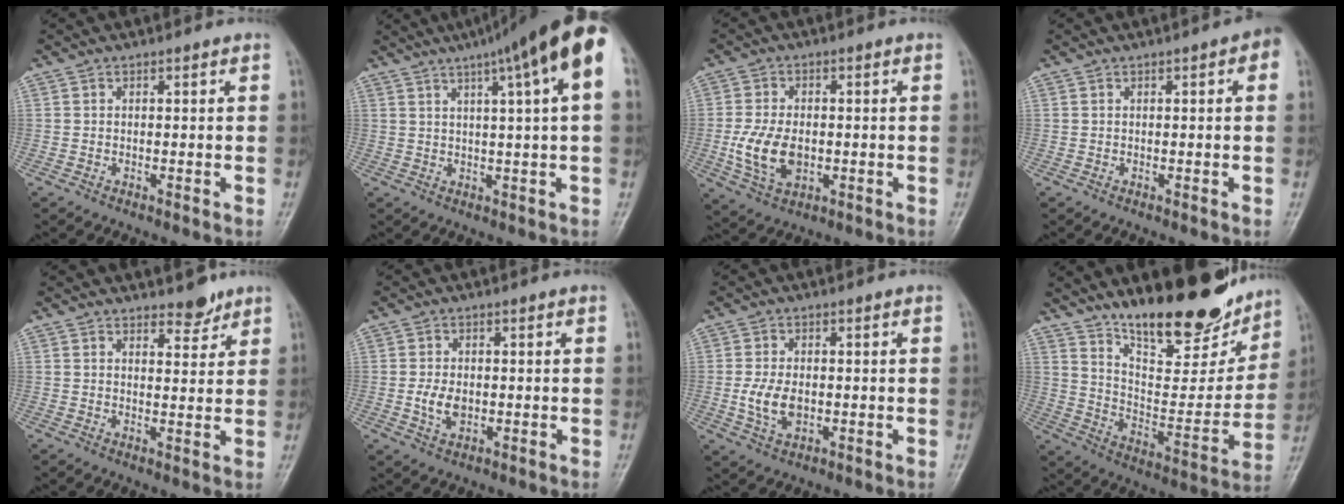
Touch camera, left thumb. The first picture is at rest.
{"total": 15.7, "force": [6.9, 1.6, 14.0], "torque": [-0.206, 0.024, 0.092]}
{"total": 9.0, "force": [-1.2, 5.7, 6.9], "torque": [-0.130, -0.004, -0.018]}
{"total": 2.7, "force": [0.7, 0.7, 2.5], "torque": [-0.027, 0.006, 0.003]}
{"total": 3.5, "force": [3.0, 1.5, 1.2], "torque": [0.000, -0.023, 0.045]}
{"total": 4.1, "force": [-0.5, 2.7, 3.1], "torque": [-0.057, 0.000, -0.006]}
{"total": 5.8, "force": [-0.7, 3.6, 4.5], "torque": [-0.090, -0.003, -0.010]}
{"total": 22.1, "force": [16.8, 7.3, 12.4], "torque": [-0.138, -0.097, 0.271]}